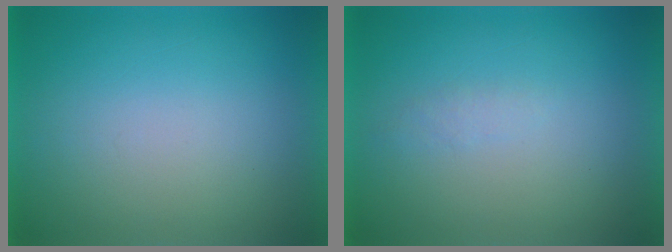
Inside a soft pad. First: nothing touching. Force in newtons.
{"total": 1.2}